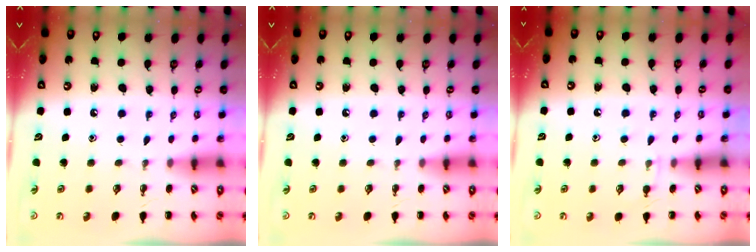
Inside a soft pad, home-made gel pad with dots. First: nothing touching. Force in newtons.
{"total": 0.0}
{"total": 4.8, "press": 4.5, "slide": 1.6}